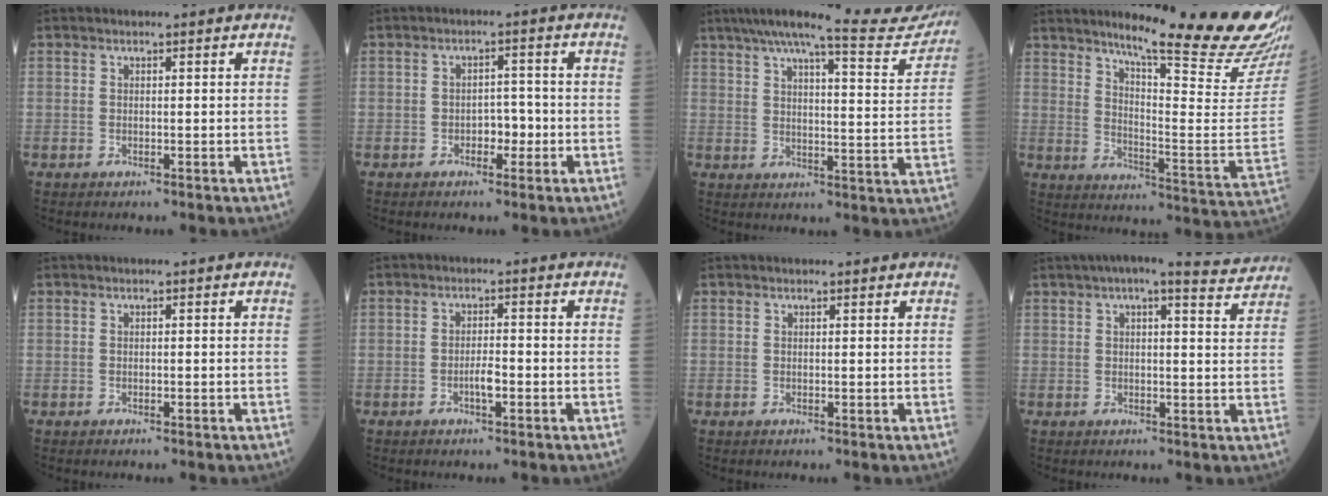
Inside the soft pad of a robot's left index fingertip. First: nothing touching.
{"total": 2.9, "force": [-1.3, 1.6, 2.0], "torque": [-0.020, 0.005, -0.023]}
{"total": 18.0, "force": [16.7, 0.5, 6.6], "torque": [-0.096, -0.043, 0.206]}
{"total": 23.8, "force": [19.3, -0.5, 13.9], "torque": [-0.202, -0.097, 0.248]}
{"total": 0.0}
{"total": 2.3, "force": [-1.2, 0.4, 2.0], "torque": [-0.033, -0.001, -0.023]}
{"total": 1.1, "force": [1.0, 0.2, 0.2], "torque": [-0.008, 0.002, 0.008]}
{"total": 9.2, "force": [8.2, 0.8, 4.1], "torque": [-0.052, 0.008, 0.087]}